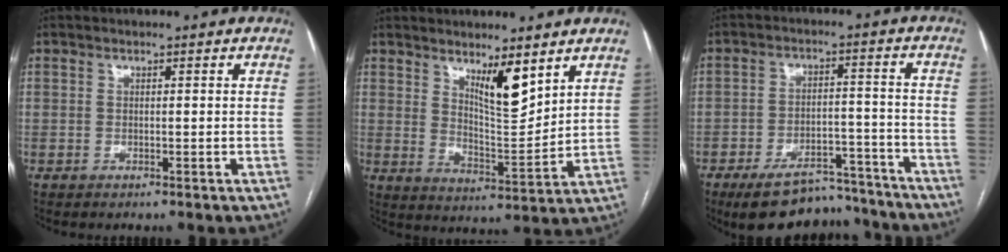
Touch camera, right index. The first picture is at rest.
{"total": 7.6, "force": [5.0, 1.4, 5.5], "torque": [-0.098, -0.018, 0.092]}
{"total": 14.6, "force": [-12.8, 5.0, 4.9], "torque": [-0.062, 0.025, -0.183]}